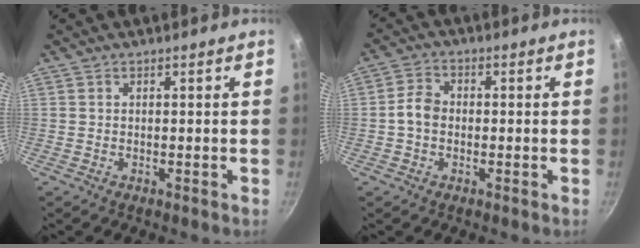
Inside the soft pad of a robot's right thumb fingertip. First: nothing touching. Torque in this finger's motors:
{"motor_torque": [0.22, 1.11, 0.22, -0.55, -0.01]}